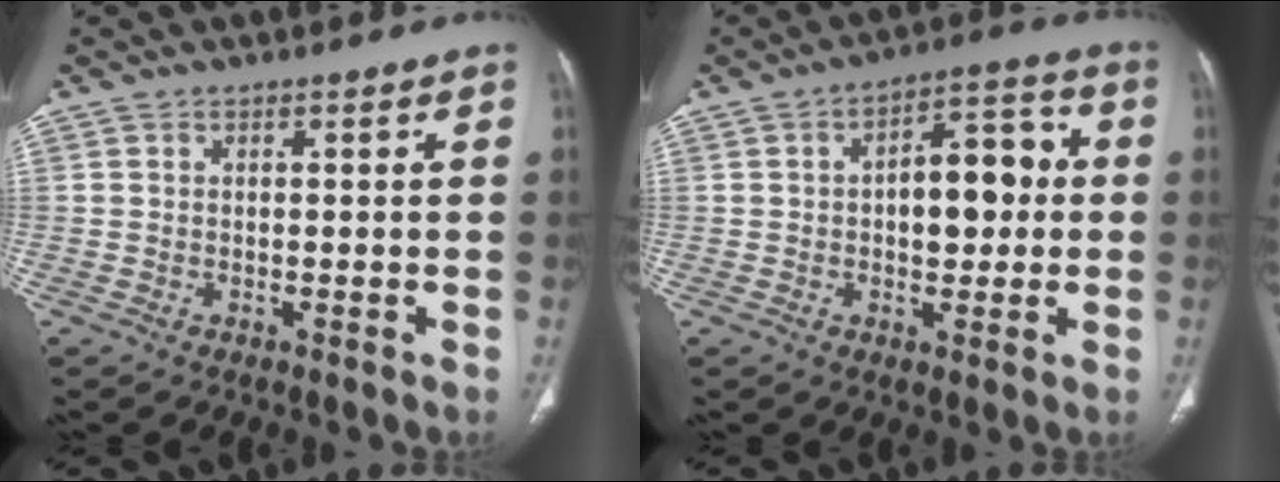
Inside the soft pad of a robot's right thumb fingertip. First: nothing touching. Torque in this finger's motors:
{"motor_torque": [-0.58, 0.37, 0.59, 0.56, 0.11]}